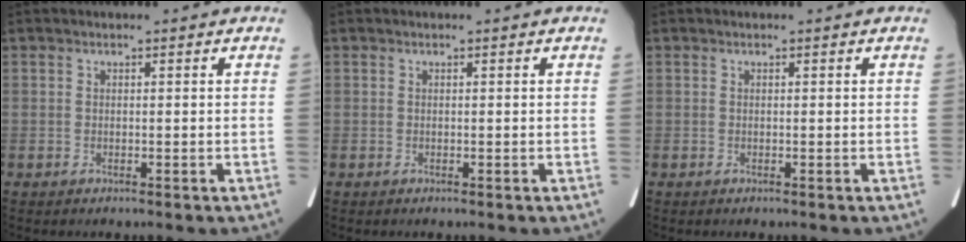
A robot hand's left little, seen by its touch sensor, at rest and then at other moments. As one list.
[{"total": 0.0}, {"total": 0.0}]